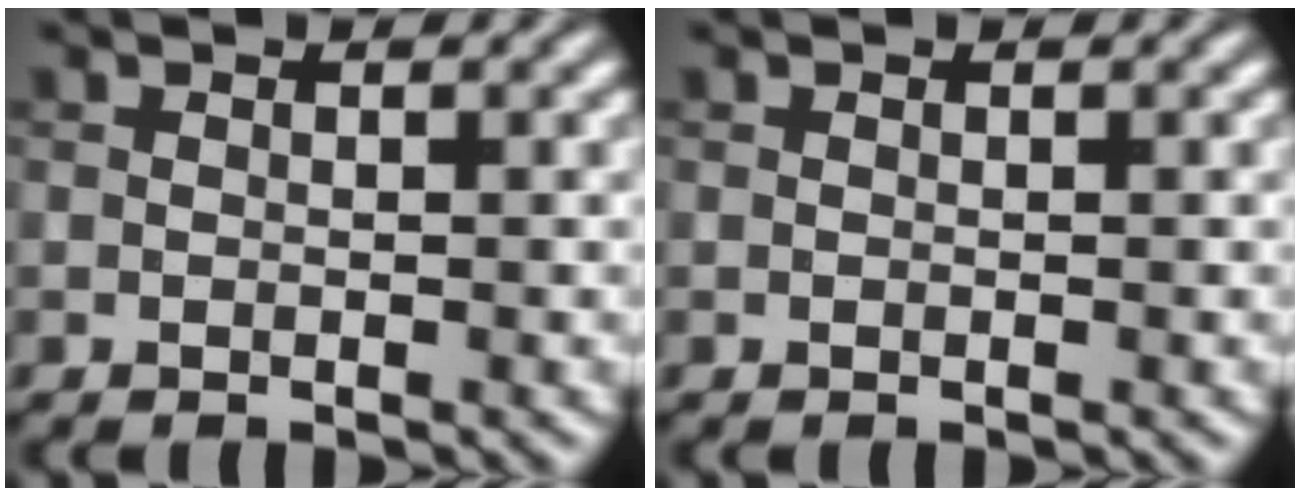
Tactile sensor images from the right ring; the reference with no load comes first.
{"total": 0.0}